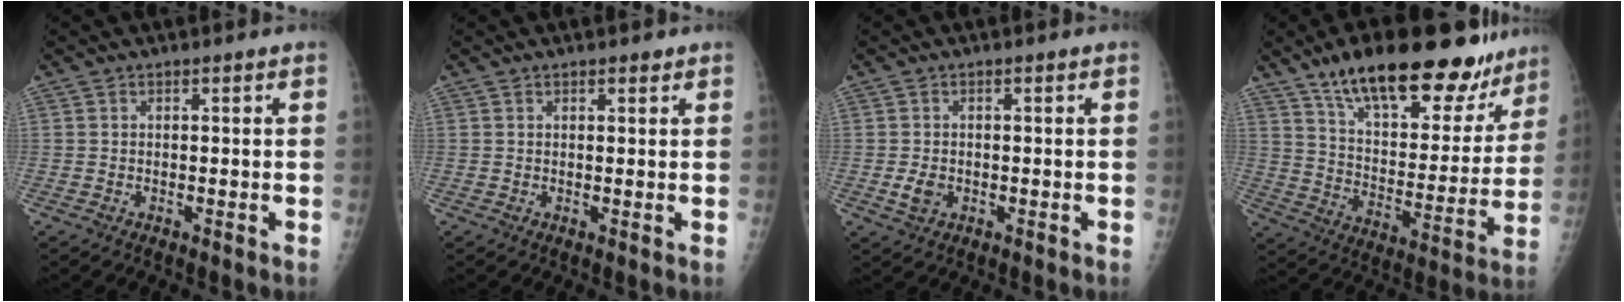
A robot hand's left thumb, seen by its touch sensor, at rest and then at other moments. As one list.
[{"total": 1.3, "force": [1.0, 0.5, 0.7], "torque": [-0.007, -0.004, 0.012]}, {"total": 2.6, "force": [-0.5, 1.9, 1.6], "torque": [-0.029, -0.001, -0.007]}, {"total": 26.5, "force": [19.1, 10.6, 15.1], "torque": [-0.180, -0.070, 0.289]}]